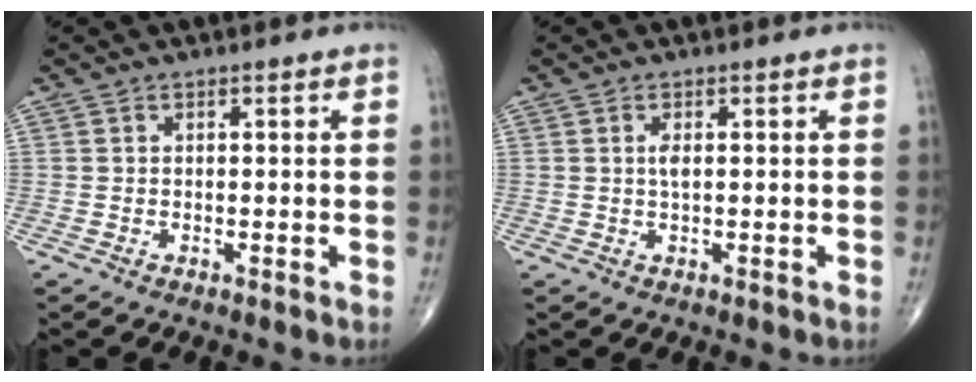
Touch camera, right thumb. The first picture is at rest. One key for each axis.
{"total": 1.8, "fx": 0.4, "fy": 0.7, "fz": 1.6, "tx": -0.033, "ty": -0.002, "tz": 0.008}